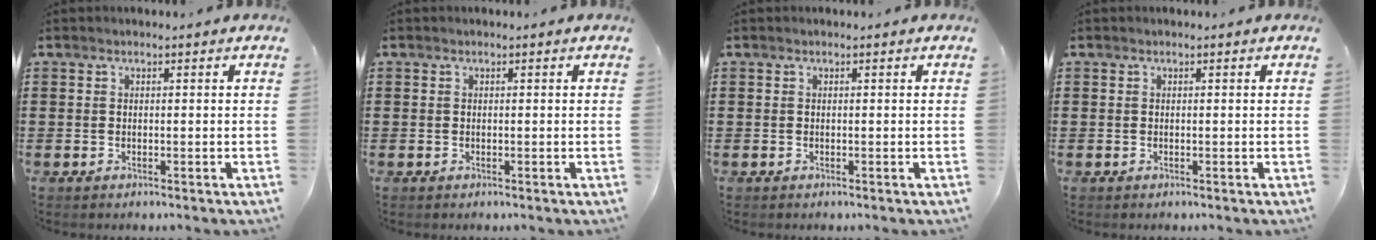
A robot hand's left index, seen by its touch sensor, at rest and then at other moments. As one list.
[{"total": 0.0}, {"total": 0.0}, {"total": 0.0}]